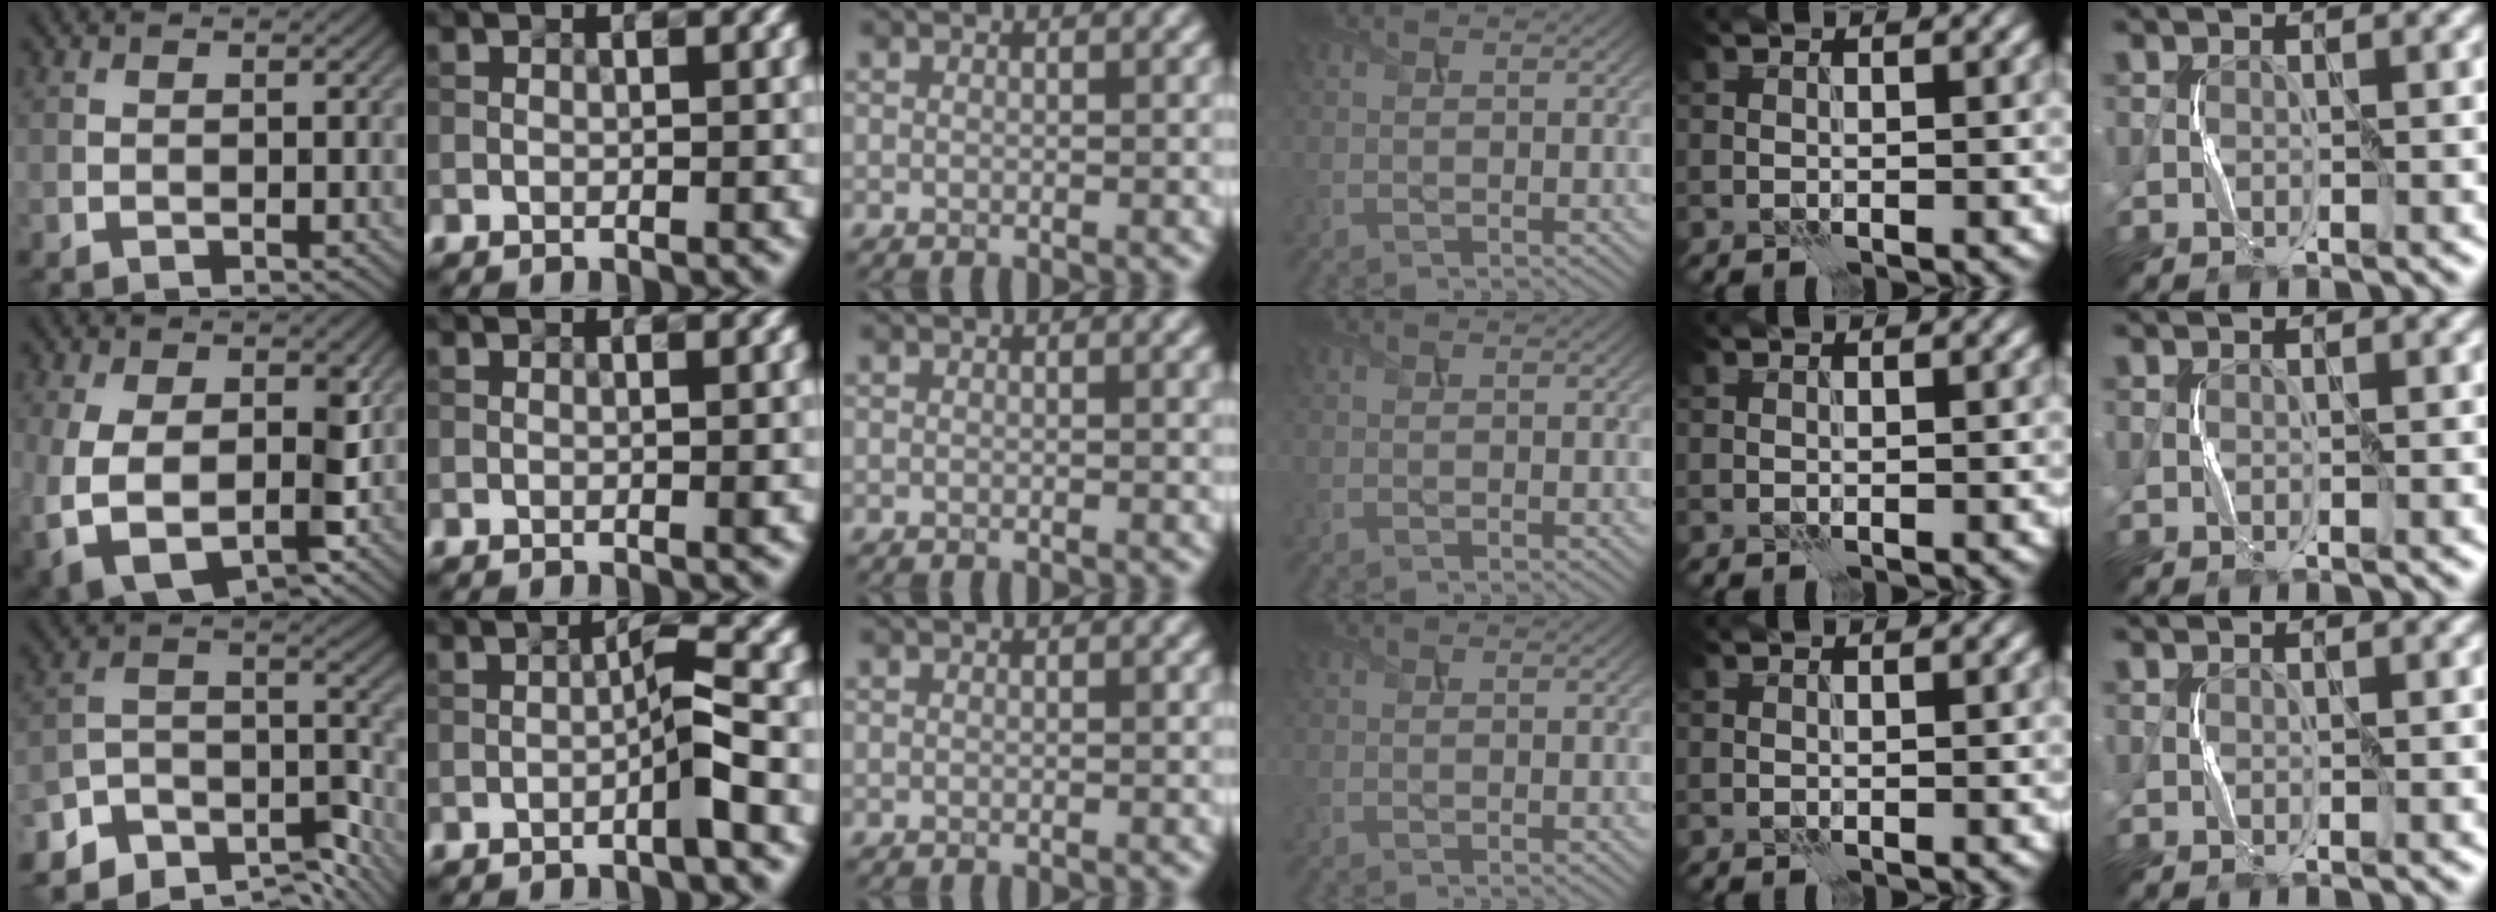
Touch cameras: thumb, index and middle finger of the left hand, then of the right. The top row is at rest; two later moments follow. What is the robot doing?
{"motion": "squeeze", "object": "air blower"}